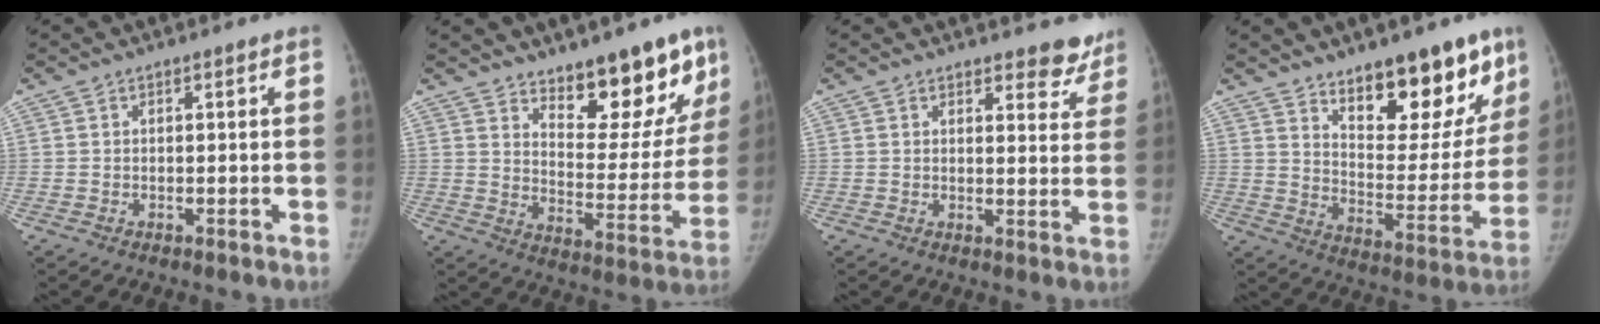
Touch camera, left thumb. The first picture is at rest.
{"total": 16.2, "force": [11.3, 6.3, 9.6], "torque": [-0.066, -0.090, 0.168]}
{"total": 6.1, "force": [5.4, 2.5, 1.4], "torque": [0.021, -0.036, 0.052]}
{"total": 19.1, "force": [12.6, 8.0, 11.9], "torque": [-0.100, -0.090, 0.191]}